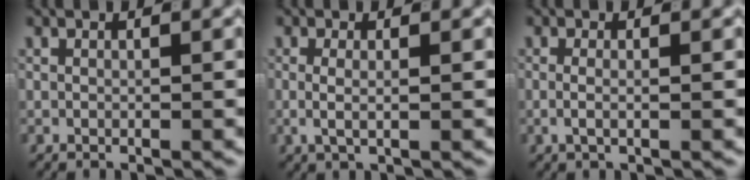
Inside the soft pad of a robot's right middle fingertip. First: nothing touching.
{"total": 1.8, "force": [-0.2, 0.5, 1.8], "torque": [-0.043, -0.013, 0.003]}
{"total": 1.3, "force": [-0.4, 0.1, 1.2], "torque": [-0.033, -0.012, -0.004]}